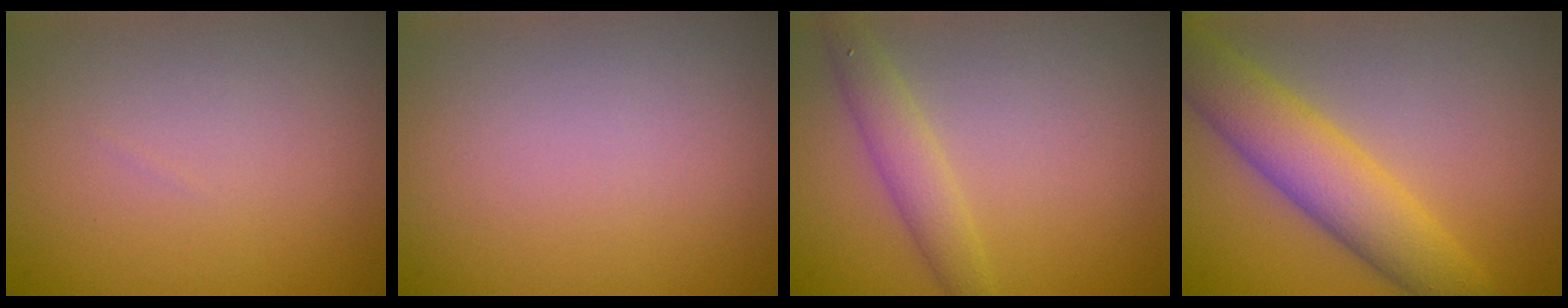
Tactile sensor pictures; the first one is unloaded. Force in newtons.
{"total": 0.0}
{"total": 2.5, "press": 2.5, "slide": 0.2}
{"total": 6.3, "press": 6.3, "slide": 0.1}